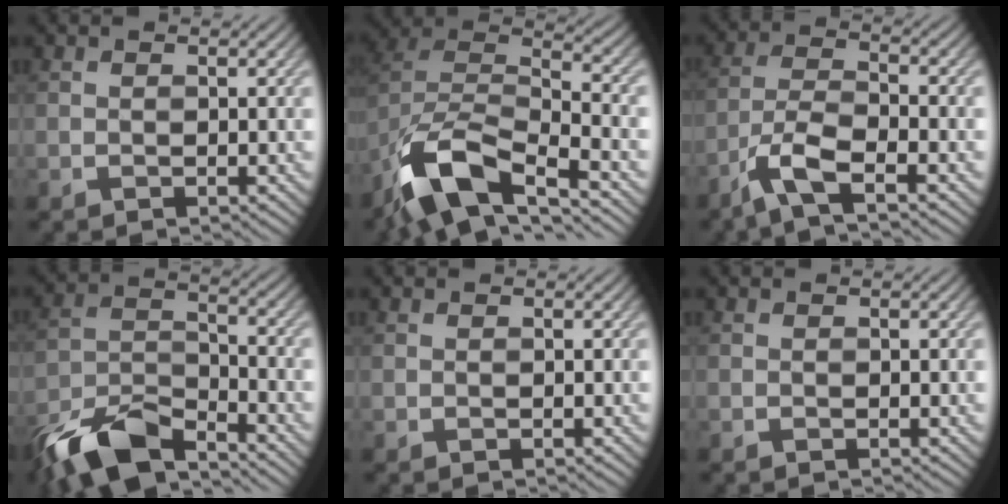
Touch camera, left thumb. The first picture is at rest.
{"total": 13.5, "force": [-8.9, 4.9, 8.9], "torque": [-0.189, -0.012, -0.168]}
{"total": 6.7, "force": [-4.4, 1.7, 4.9], "torque": [-0.106, 0.000, -0.099]}
{"total": 10.6, "force": [-8.4, 3.3, 5.5], "torque": [-0.110, -0.004, -0.174]}
{"total": 0.0}
{"total": 0.0}